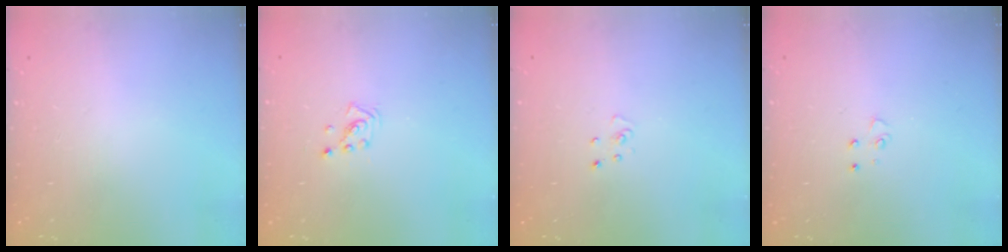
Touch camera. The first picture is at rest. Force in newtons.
{"total": 1.9, "press": 1.9, "slide": 0.1}
{"total": 2.5, "press": 2.5, "slide": 0.3}
{"total": 4.1, "press": 4.1, "slide": 0.5}